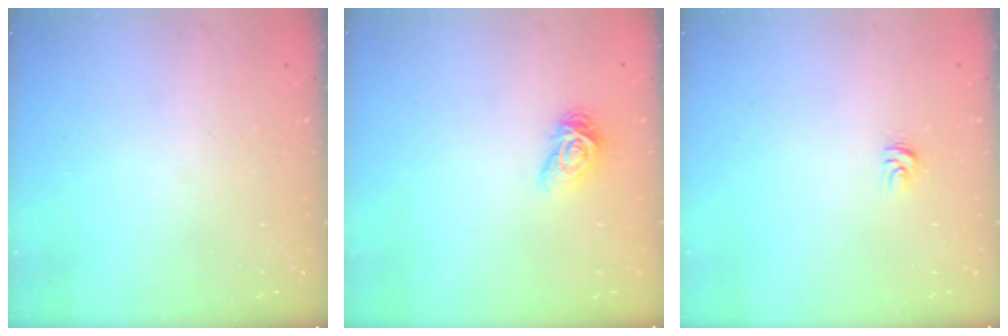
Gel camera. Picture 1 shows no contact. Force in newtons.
{"total": 5.1, "press": 5.1, "slide": 0.3}
{"total": 4.1, "press": 4.1, "slide": 0.4}